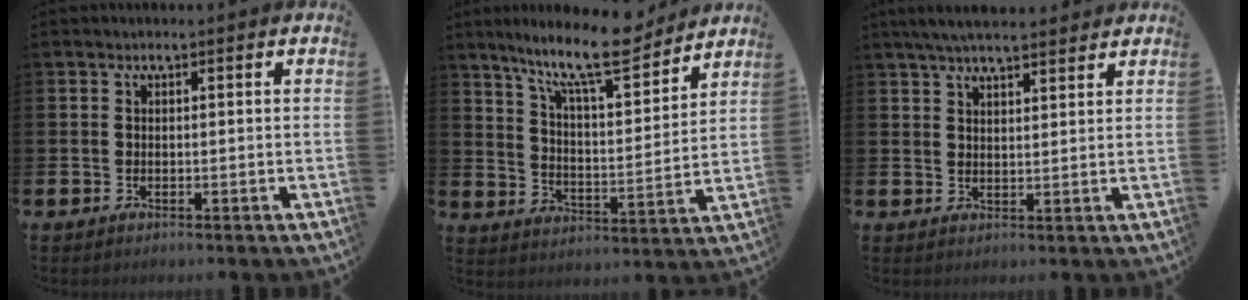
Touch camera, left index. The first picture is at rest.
{"total": 12.0, "force": [10.2, 2.2, 5.9], "torque": [-0.121, -0.059, 0.174]}
{"total": 4.8, "force": [4.5, 0.7, 1.6], "torque": [-0.042, -0.010, 0.082]}